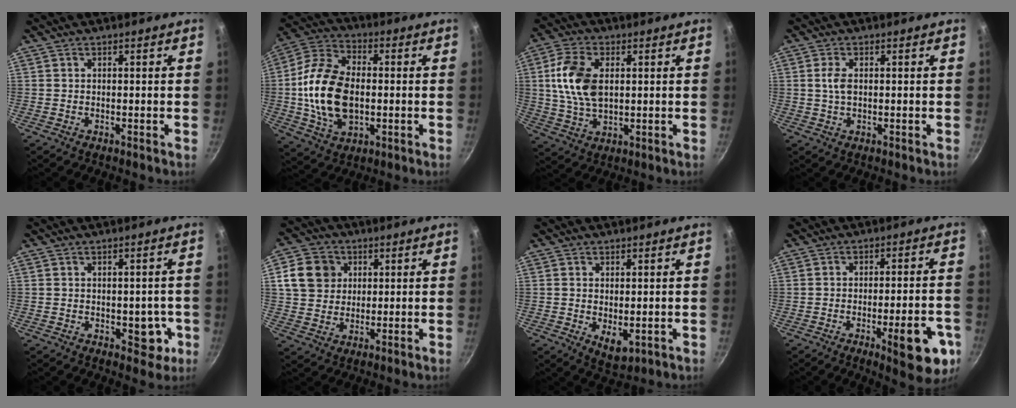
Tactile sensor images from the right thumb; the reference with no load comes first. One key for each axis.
{"total": 17.4, "fx": -0.6, "fy": 11.1, "fz": 13.4, "tx": -0.244, "ty": 0.017, "tz": -0.017}
{"total": 11.8, "fx": 2.0, "fy": 7.1, "fz": 9.2, "tx": -0.170, "ty": 0.001, "tz": 0.035}
{"total": 3.1, "fx": 0.4, "fy": 1.7, "fz": 2.5, "tx": -0.052, "ty": 0.003, "tz": 0.007}
{"total": 5.1, "fx": -1.1, "fy": 3.4, "fz": 3.7, "tx": -0.012, "ty": 0.007, "tz": -0.009}
{"total": 9.8, "fx": 2.9, "fy": 8.4, "fz": 4.1, "tx": -0.048, "ty": 0.003, "tz": 0.047}
{"total": 4.5, "fx": -0.2, "fy": 2.6, "fz": 3.7, "tx": -0.057, "ty": -0.015, "tz": 0.006}
{"total": 12.9, "fx": -5.1, "fy": 3.8, "fz": 11.2, "tx": -0.114, "ty": 0.018, "tz": -0.062}